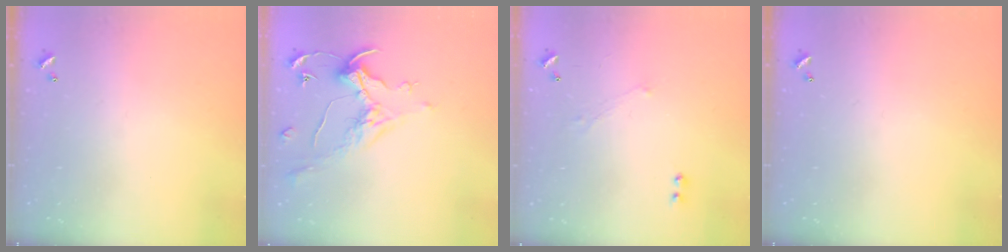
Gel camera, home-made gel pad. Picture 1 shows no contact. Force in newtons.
{"total": 0.8, "press": 0.7, "slide": 0.5}
{"total": 1.0, "press": 0.9, "slide": 0.5}
{"total": 0.0}